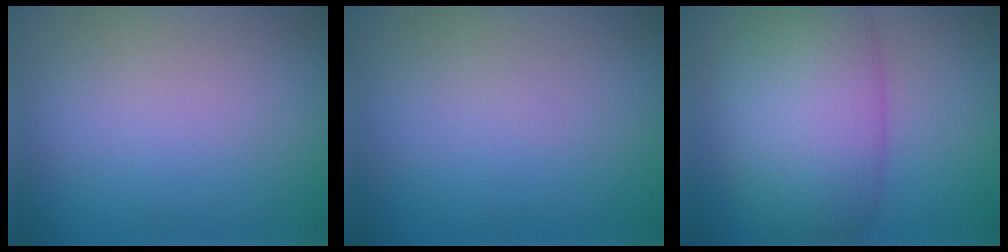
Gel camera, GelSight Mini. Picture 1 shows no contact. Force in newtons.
{"total": 0.0}
{"total": 10.3, "press": 10.3, "slide": 0.2}